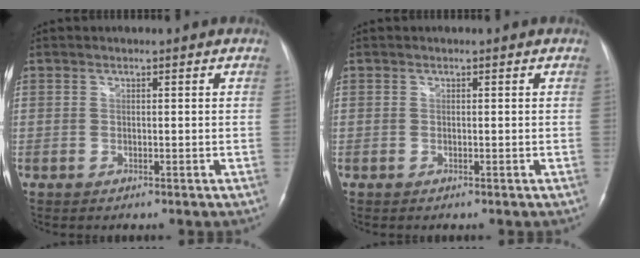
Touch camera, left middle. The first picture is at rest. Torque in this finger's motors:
{"motor_torque": [0.00, 0.00, 0.00, 0.00]}